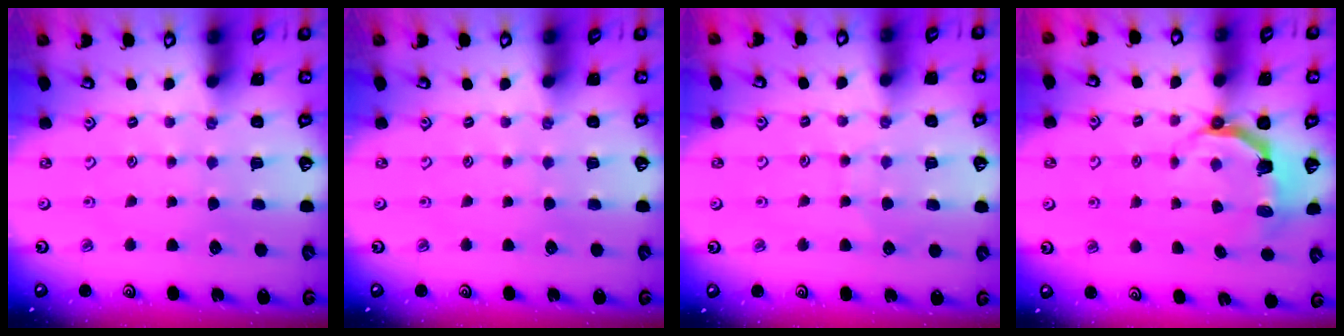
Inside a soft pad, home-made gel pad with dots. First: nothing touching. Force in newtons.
{"total": 0.0}
{"total": 5.1, "press": 5.1, "slide": 0.5}
{"total": 4.8, "press": 3.2, "slide": 3.6}